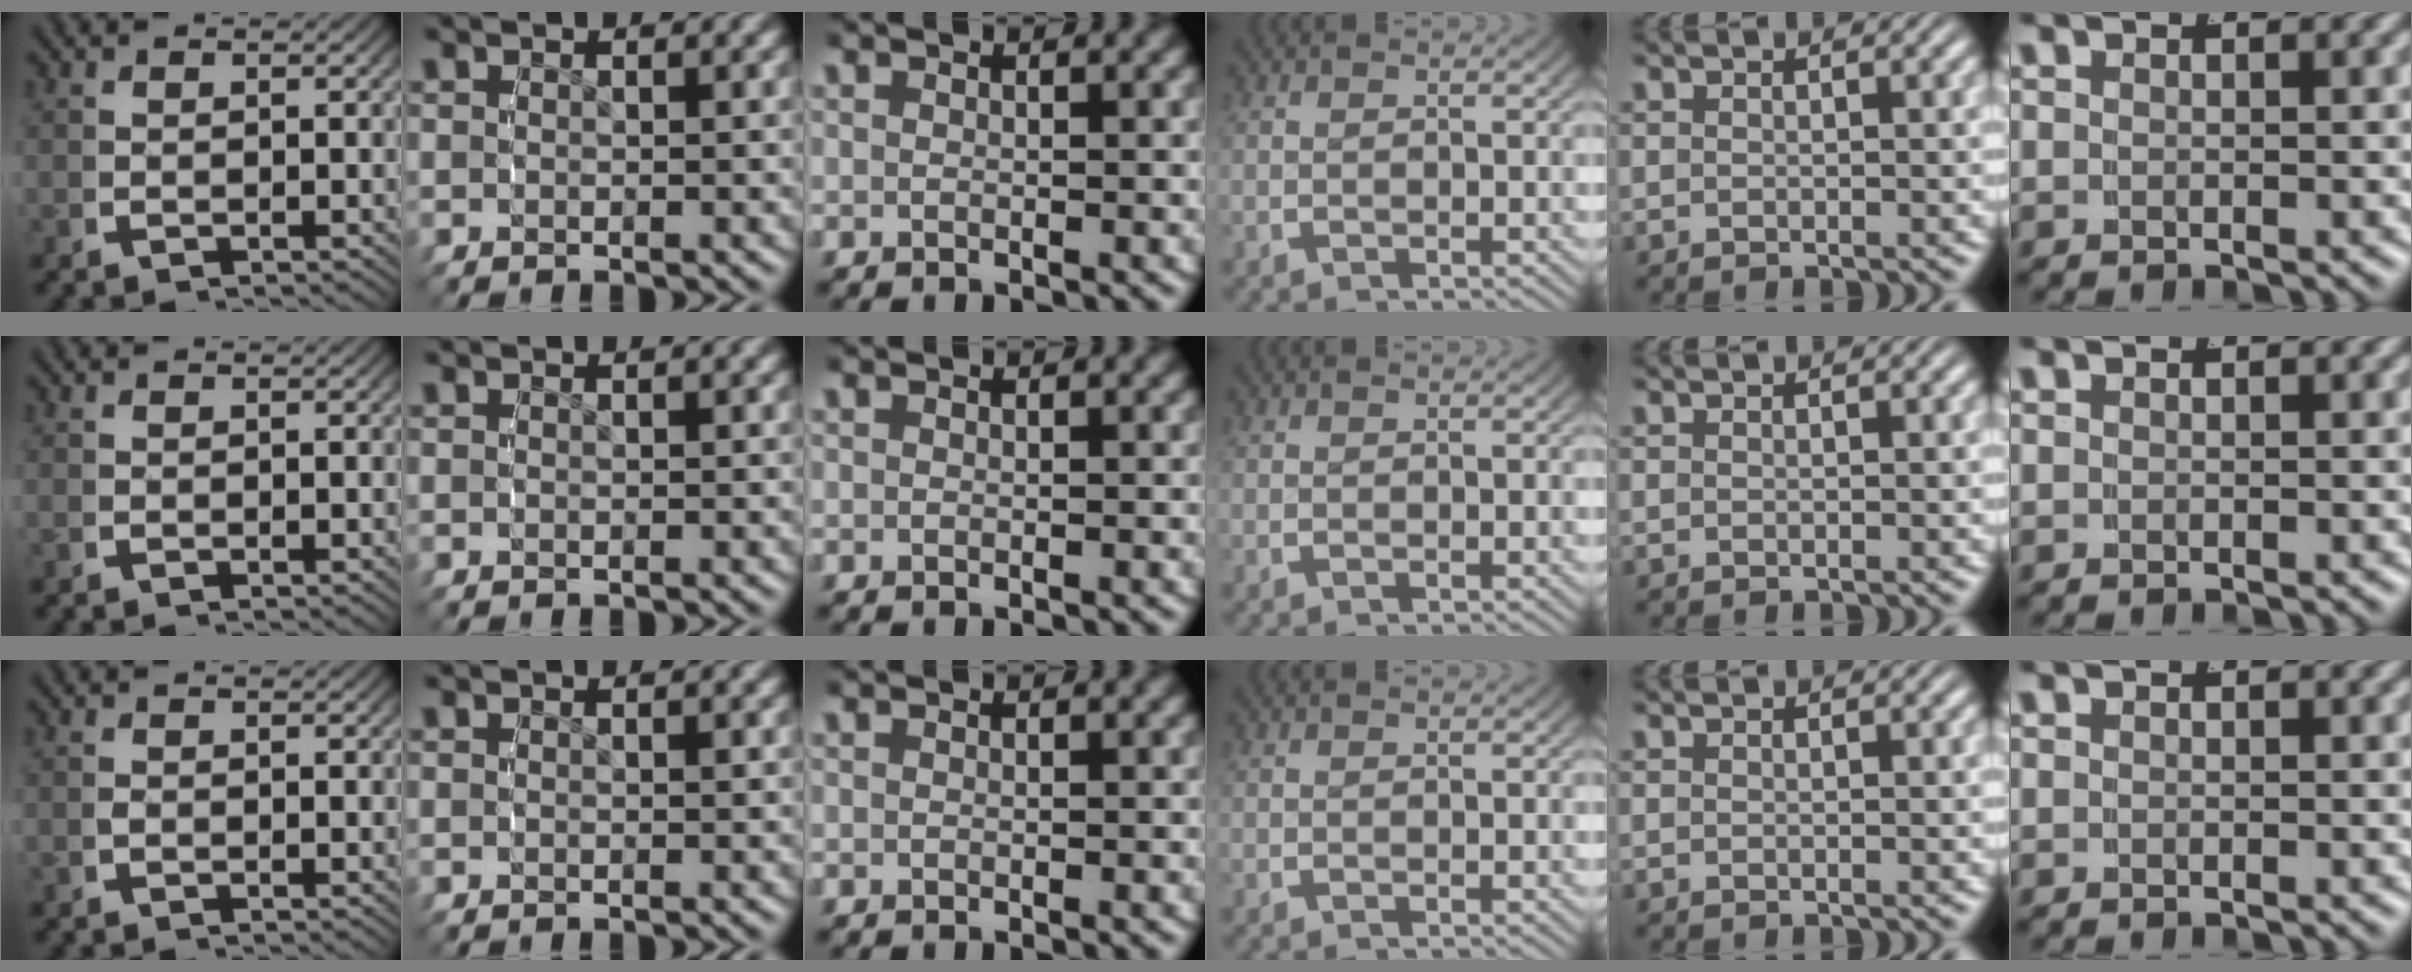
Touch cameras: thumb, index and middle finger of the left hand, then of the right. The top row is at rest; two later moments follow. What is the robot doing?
{"motion": "grasp_and_lifting", "object": "camera"}